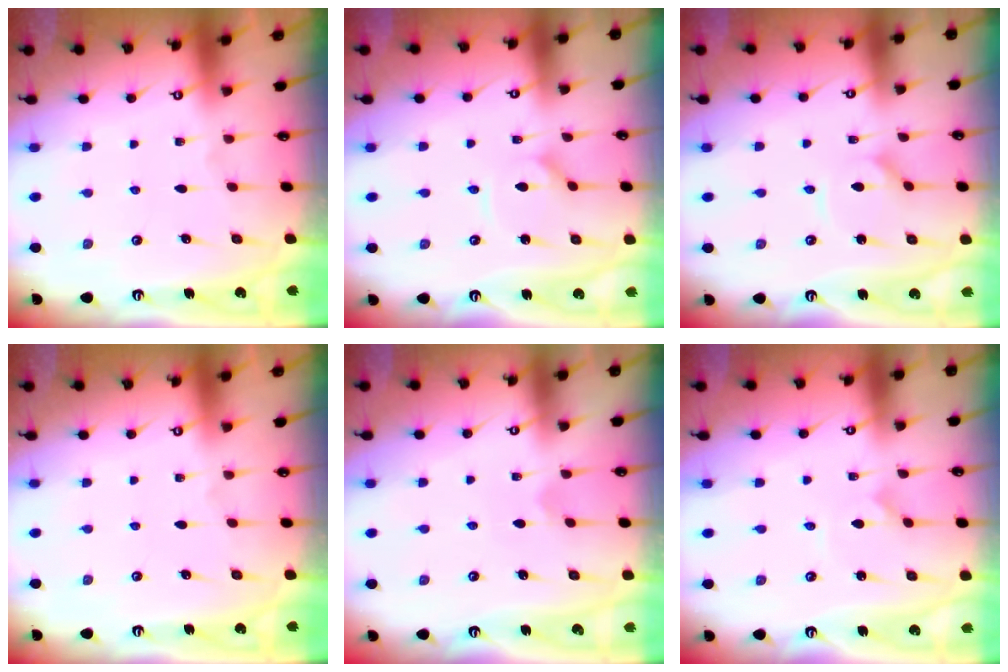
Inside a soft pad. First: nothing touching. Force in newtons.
{"total": 2.7, "press": 2.6, "slide": 0.4}
{"total": 2.7, "press": 2.6, "slide": 0.4}
{"total": 0.0}
{"total": 2.1, "press": 2.1, "slide": 0.2}
{"total": 0.6, "press": 0.6, "slide": 0.1}